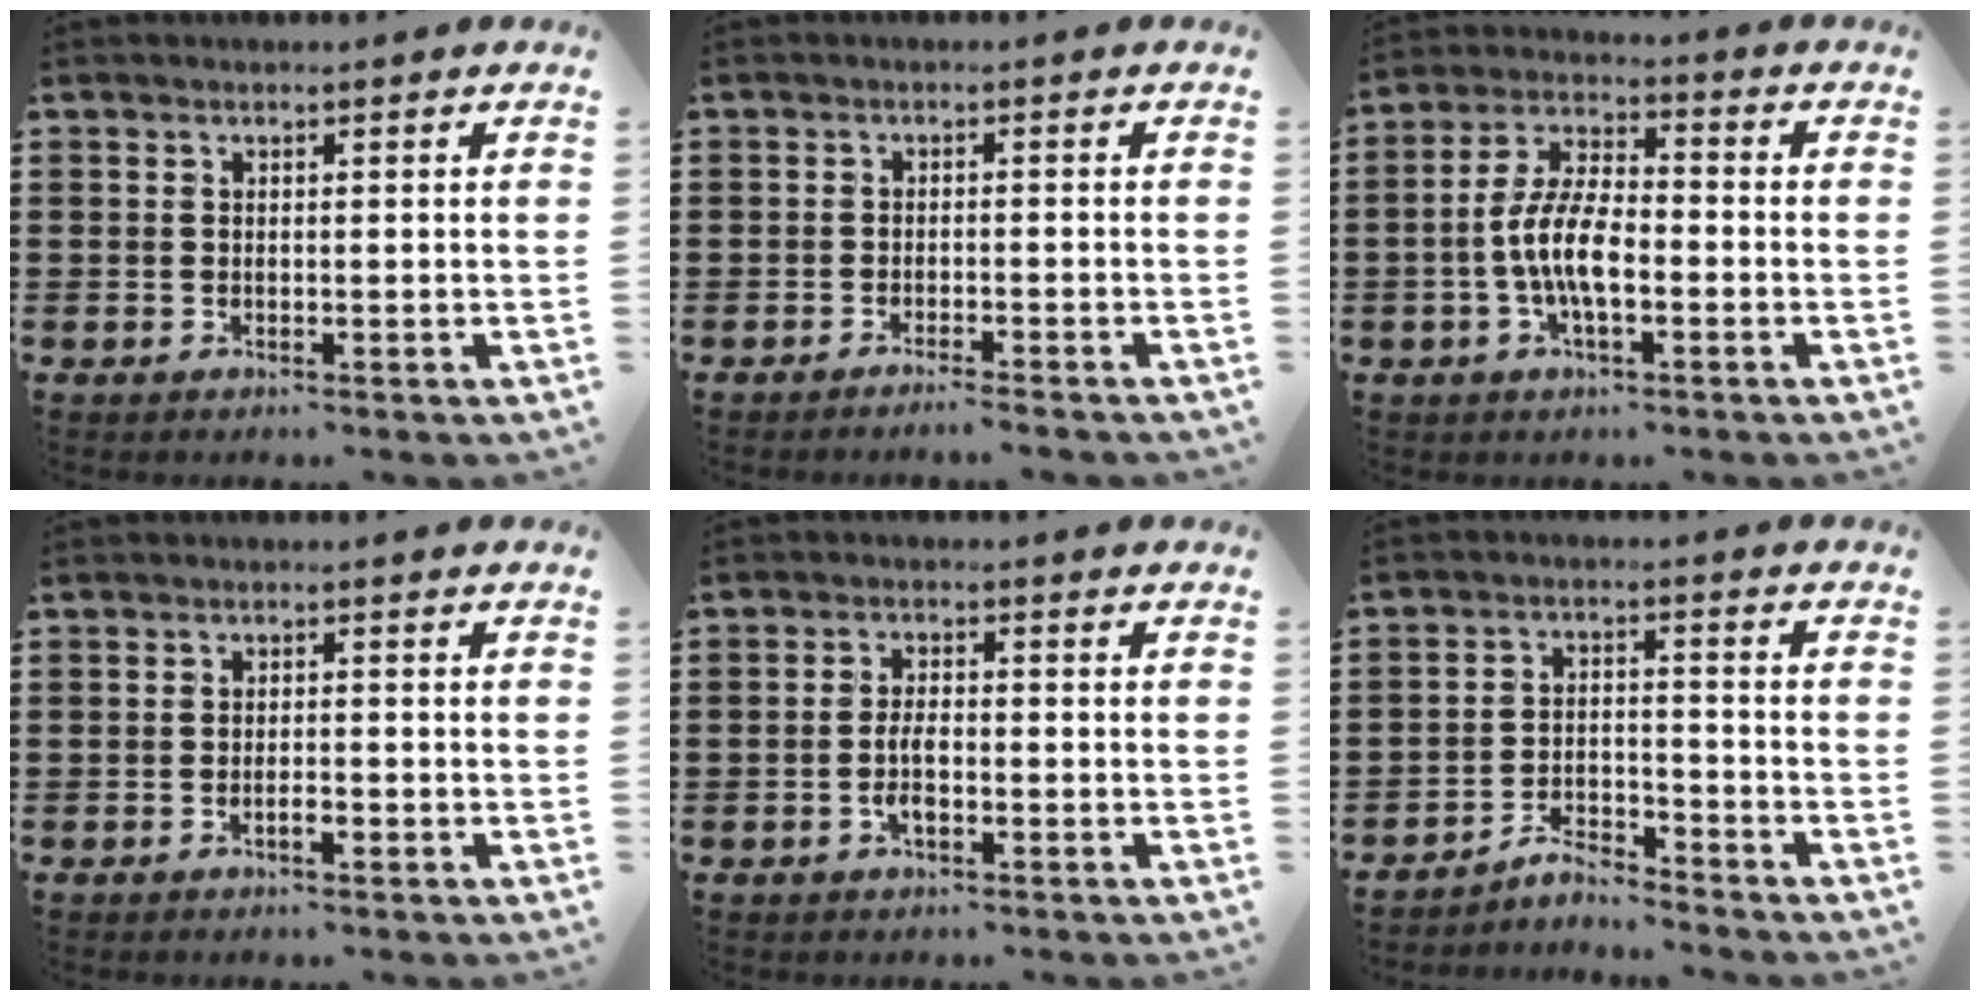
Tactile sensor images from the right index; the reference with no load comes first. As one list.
[{"total": 1.8, "force": [-1.7, -0.5, 0.6], "torque": [-0.010, -0.002, -0.031]}, {"total": 8.4, "force": [-2.2, 3.3, 7.3], "torque": [-0.166, -0.004, -0.048]}, {"total": 1.8, "force": [-0.9, 0.6, 1.4], "torque": [-0.026, 0.003, -0.017]}, {"total": 3.7, "force": [-1.2, 1.1, 3.3], "torque": [-0.082, -0.007, -0.027]}, {"total": 4.3, "force": [-4.2, 0.3, 0.7], "torque": [-0.017, 0.005, -0.086]}]